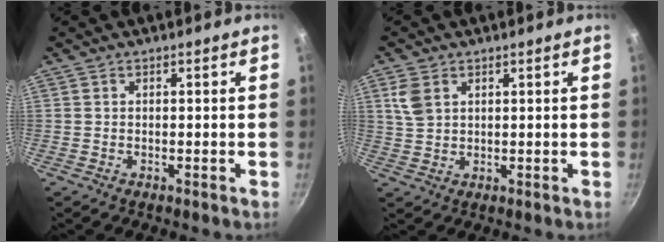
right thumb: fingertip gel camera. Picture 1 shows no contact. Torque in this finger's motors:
{"motor_torque": [-0.11, -0.01, 0.41, 0.12, 0.01]}